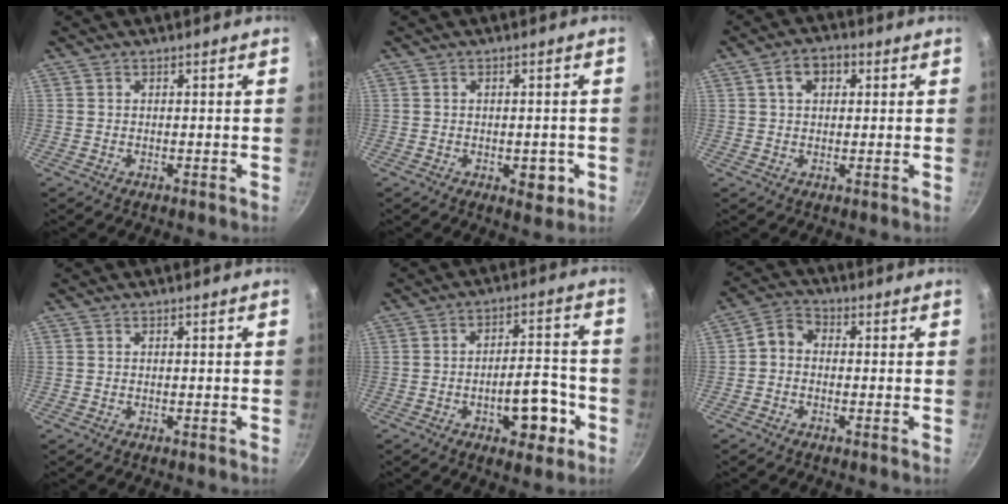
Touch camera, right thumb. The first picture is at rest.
{"total": 4.4, "force": [-1.2, 2.4, 3.5], "torque": [-0.026, 0.003, -0.011]}
{"total": 5.5, "force": [1.7, 3.8, 3.6], "torque": [-0.038, 0.009, 0.023]}
{"total": 0.0}
{"total": 10.6, "force": [-4.0, 5.1, 8.4], "torque": [-0.090, 0.031, -0.050]}
{"total": 4.0, "force": [-0.8, 3.1, 2.3], "torque": [-0.043, 0.019, -0.031]}